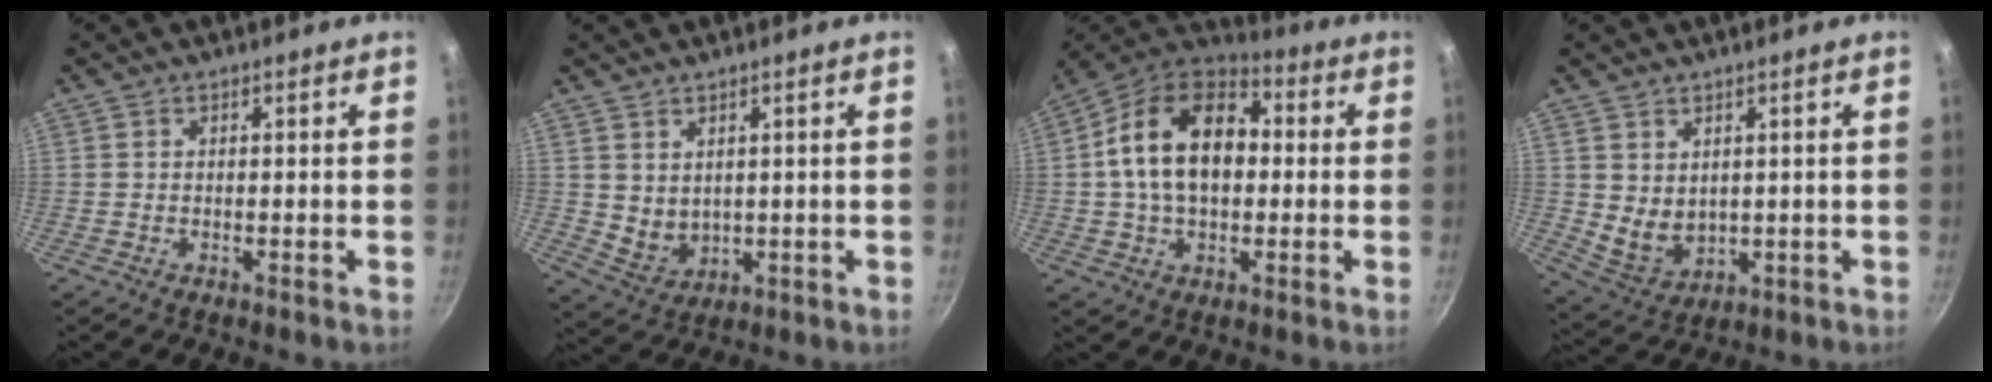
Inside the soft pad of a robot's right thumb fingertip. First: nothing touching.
{"total": 4.8, "force": [1.8, 3.5, 2.7], "torque": [-0.037, -0.018, 0.049]}
{"total": 18.0, "force": [1.3, 11.8, 13.6], "torque": [-0.205, 0.032, 0.006]}
{"total": 6.1, "force": [1.8, 4.5, 3.8], "torque": [-0.053, -0.022, 0.051]}